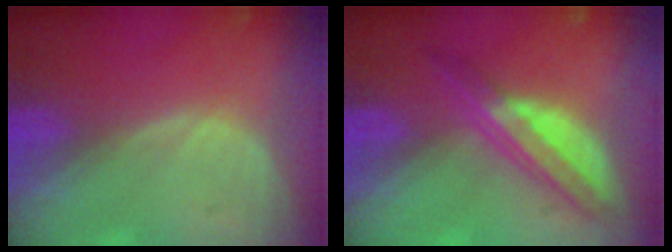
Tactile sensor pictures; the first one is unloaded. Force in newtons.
{"total": 6.8, "press": 5.8, "slide": 3.6}